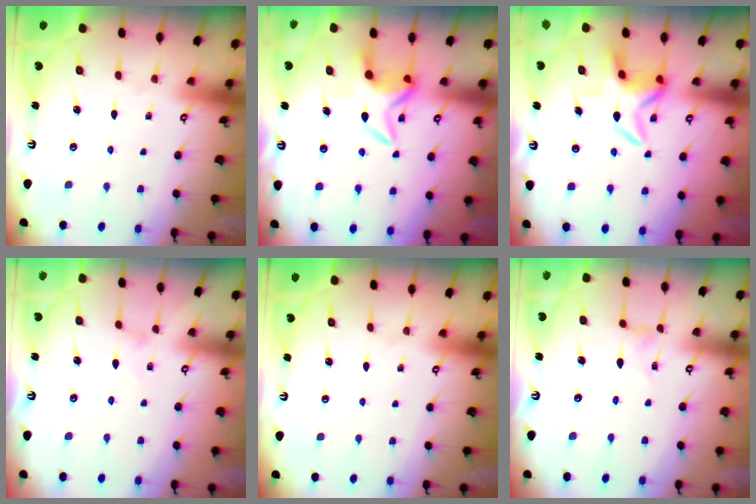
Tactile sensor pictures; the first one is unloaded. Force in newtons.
{"total": 6.9, "press": 6.9, "slide": 0.5}
{"total": 6.0, "press": 5.8, "slide": 1.5}
{"total": 0.0}
{"total": 0.0}
{"total": 0.7, "press": 0.7, "slide": 0.0}